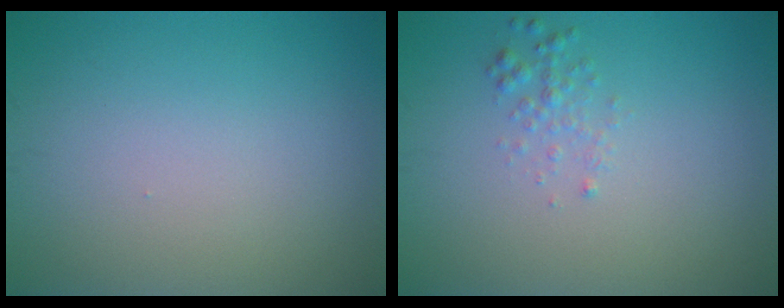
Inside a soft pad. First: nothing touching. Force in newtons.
{"total": 1.2, "press": 1.2, "slide": 0.0}